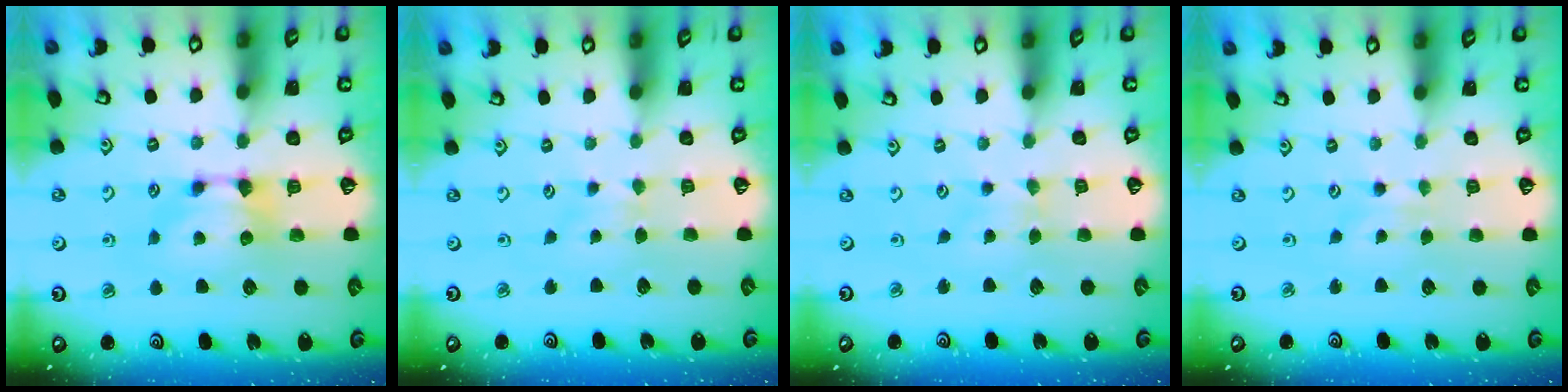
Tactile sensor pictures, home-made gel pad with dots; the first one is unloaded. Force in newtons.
{"total": 2.9, "press": 2.8, "slide": 0.6}
{"total": 1.2, "press": 1.2, "slide": 0.1}
{"total": 2.2, "press": 2.1, "slide": 0.4}